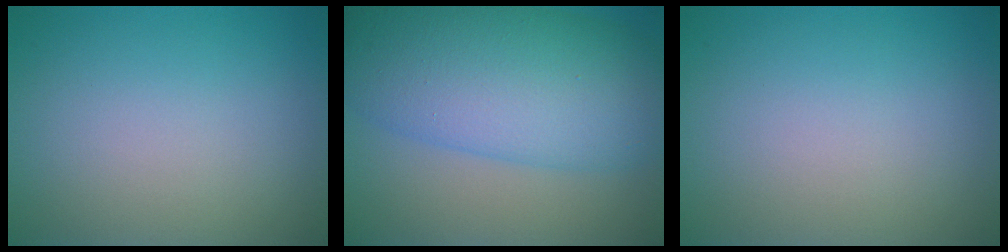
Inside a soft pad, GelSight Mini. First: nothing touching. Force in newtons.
{"total": 11.4, "press": 11.4, "slide": 0.1}
{"total": 0.0}